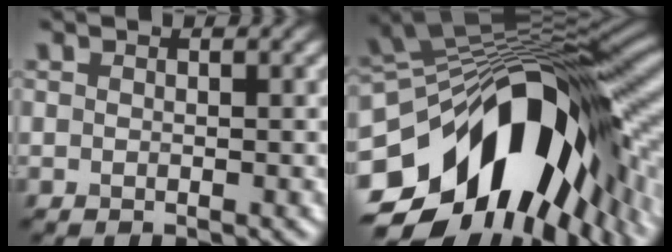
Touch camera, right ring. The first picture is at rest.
{"total": 18.9, "force": [-6.1, 10.3, 14.6], "torque": [-0.260, -0.038, -0.084]}